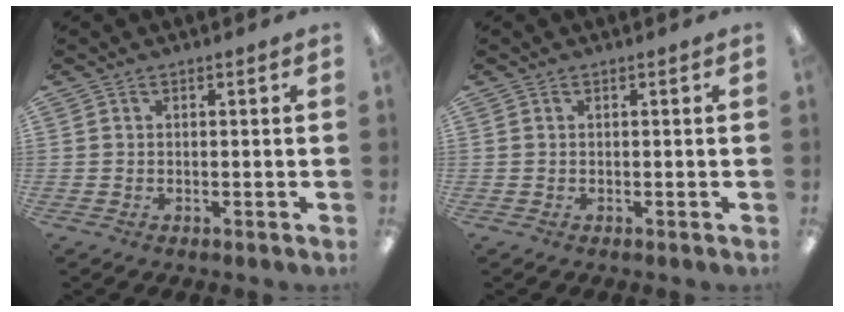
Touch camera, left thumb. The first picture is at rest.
{"total": 0.0}